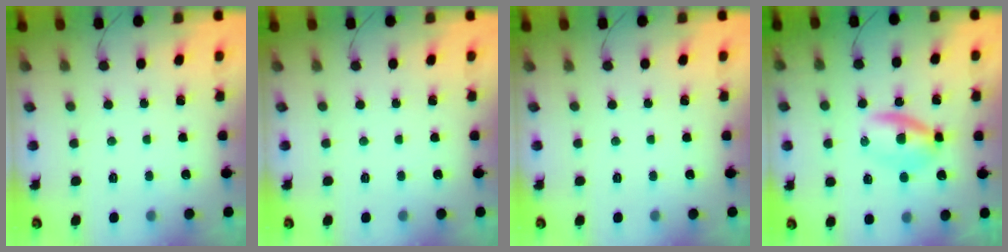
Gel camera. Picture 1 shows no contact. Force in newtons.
{"total": 0.0}
{"total": 0.0}
{"total": 4.5, "press": 4.4, "slide": 1.0}